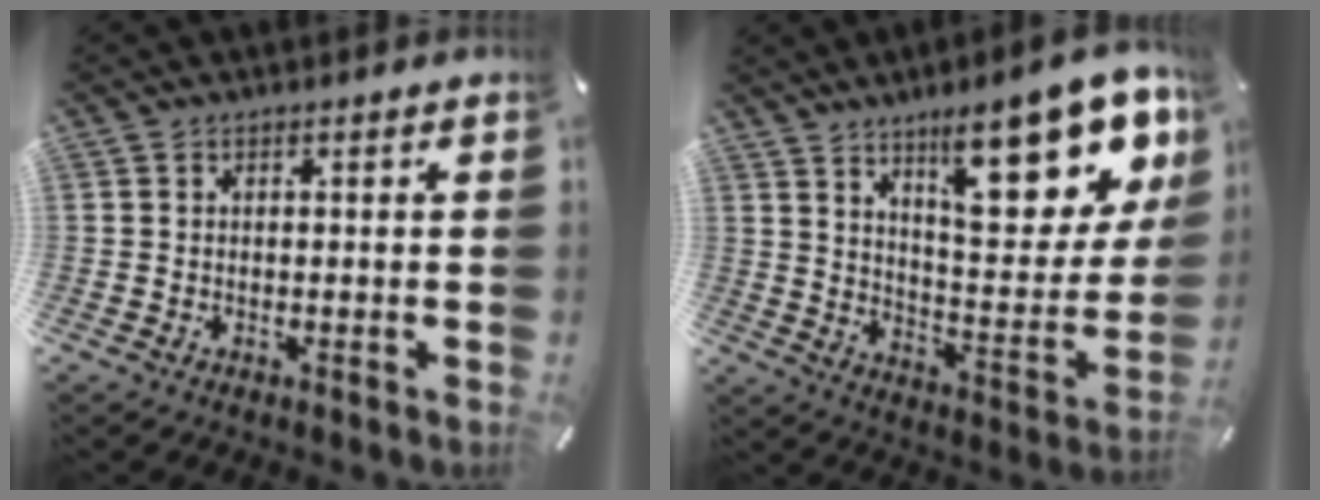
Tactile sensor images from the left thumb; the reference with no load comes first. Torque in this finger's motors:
{"motor_torque": [3.21, 1.80, 1.62, -1.15, 0.14]}